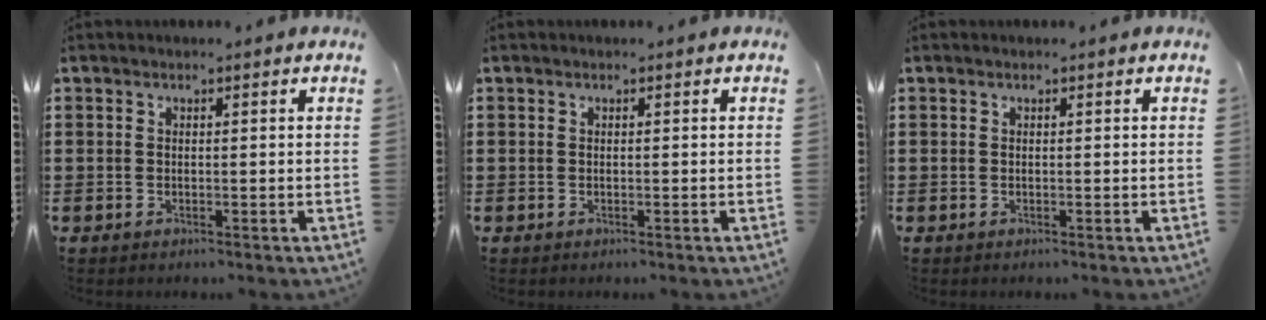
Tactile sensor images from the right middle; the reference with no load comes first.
{"total": 0.0}
{"total": 0.0}